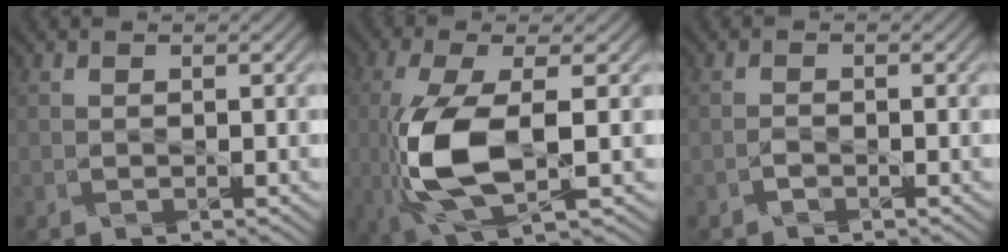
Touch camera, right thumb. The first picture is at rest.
{"total": 10.0, "force": [-1.5, 3.5, 9.3], "torque": [-0.213, -0.006, -0.031]}
{"total": 0.6, "force": [-0.6, 0.1, 0.1], "torque": [-0.002, 0.002, -0.016]}